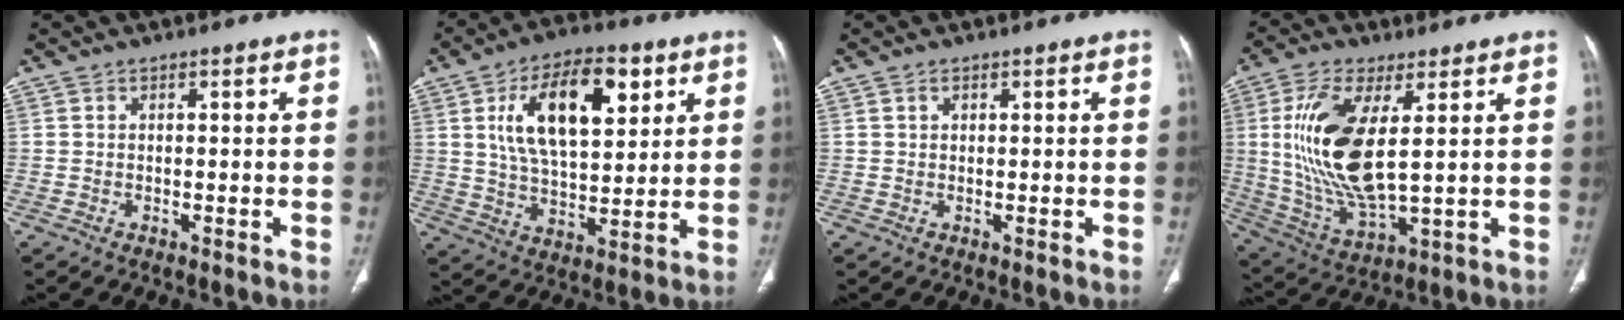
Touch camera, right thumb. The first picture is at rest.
{"total": 18.0, "force": [6.4, 9.0, 14.3], "torque": [-0.211, -0.015, 0.113]}
{"total": 0.9, "force": [0.5, 0.6, 0.5], "torque": [-0.007, -0.001, 0.008]}
{"total": 17.4, "force": [3.2, 6.9, 15.6], "torque": [-0.321, -0.023, 0.070]}